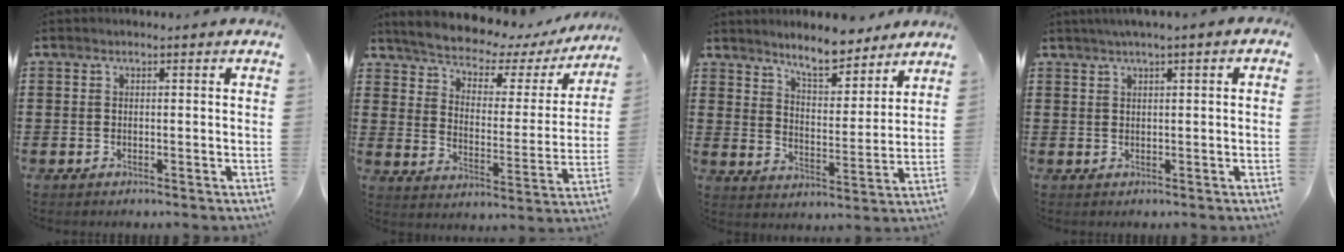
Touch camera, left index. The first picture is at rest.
{"total": 4.9, "force": [4.7, 0.9, 1.2], "torque": [-0.053, -0.038, 0.073]}
{"total": 6.7, "force": [6.3, 1.1, 2.1], "torque": [-0.047, -0.034, 0.112]}
{"total": 1.2, "force": [0.5, -0.1, 1.1], "torque": [-0.019, -0.002, 0.010]}